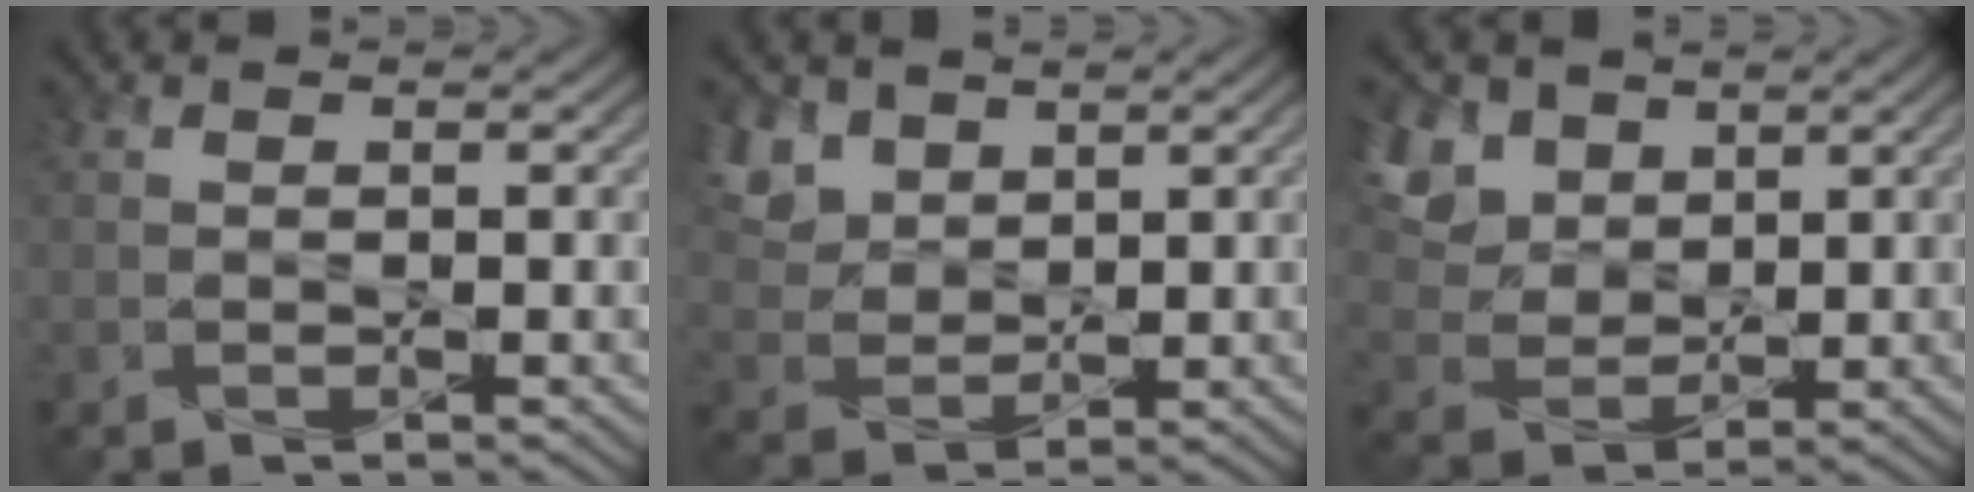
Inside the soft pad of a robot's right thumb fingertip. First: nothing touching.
{"total": 7.3, "force": [4.2, 4.8, 3.6], "torque": [-0.130, -0.003, 0.091]}
{"total": 10.3, "force": [5.2, 6.9, 5.5], "torque": [-0.183, 0.011, 0.109]}